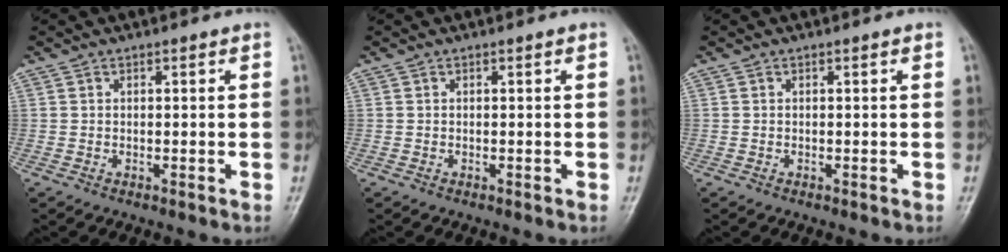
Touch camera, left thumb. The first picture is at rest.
{"total": 0.0}
{"total": 0.0}